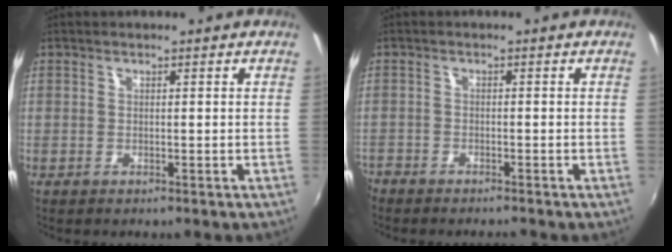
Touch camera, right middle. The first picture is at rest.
{"total": 3.9, "force": [-3.5, 1.3, 0.9], "torque": [-0.041, -0.014, -0.069]}